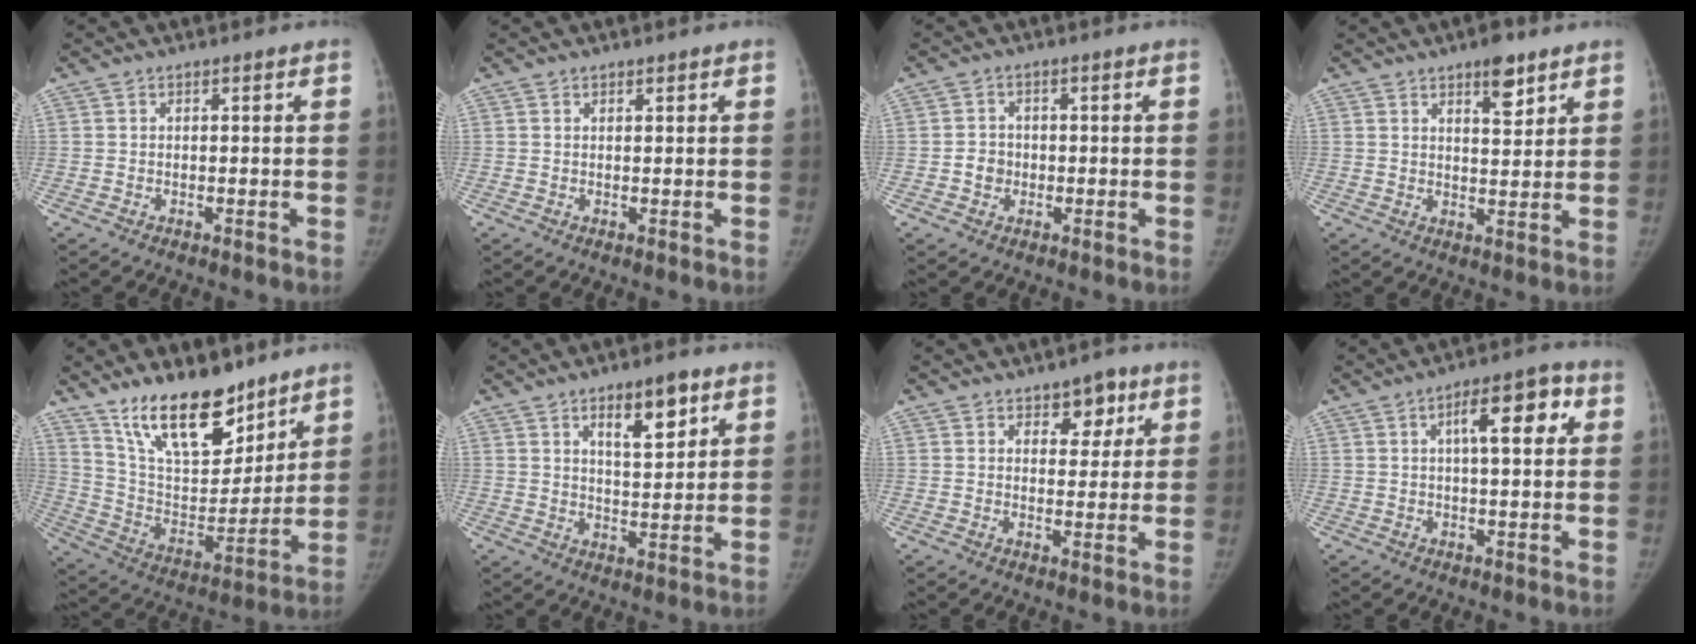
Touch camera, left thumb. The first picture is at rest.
{"total": 0.7, "force": [0.6, 0.3, 0.2], "torque": [-0.001, -0.004, 0.007]}
{"total": 3.2, "force": [-0.6, 2.9, 1.2], "torque": [-0.003, 0.006, -0.012]}
{"total": 6.2, "force": [4.0, 2.3, 4.1], "torque": [-0.043, -0.025, 0.057]}
{"total": 20.4, "force": [14.5, 8.8, 11.3], "torque": [-0.143, -0.083, 0.259]}
{"total": 9.1, "force": [4.8, 3.4, 6.8], "torque": [-0.085, -0.029, 0.077]}
{"total": 5.6, "force": [3.1, 3.6, 3.0], "torque": [-0.006, -0.014, 0.041]}
{"total": 9.3, "force": [2.8, 3.3, 8.2], "torque": [-0.099, 0.011, 0.035]}